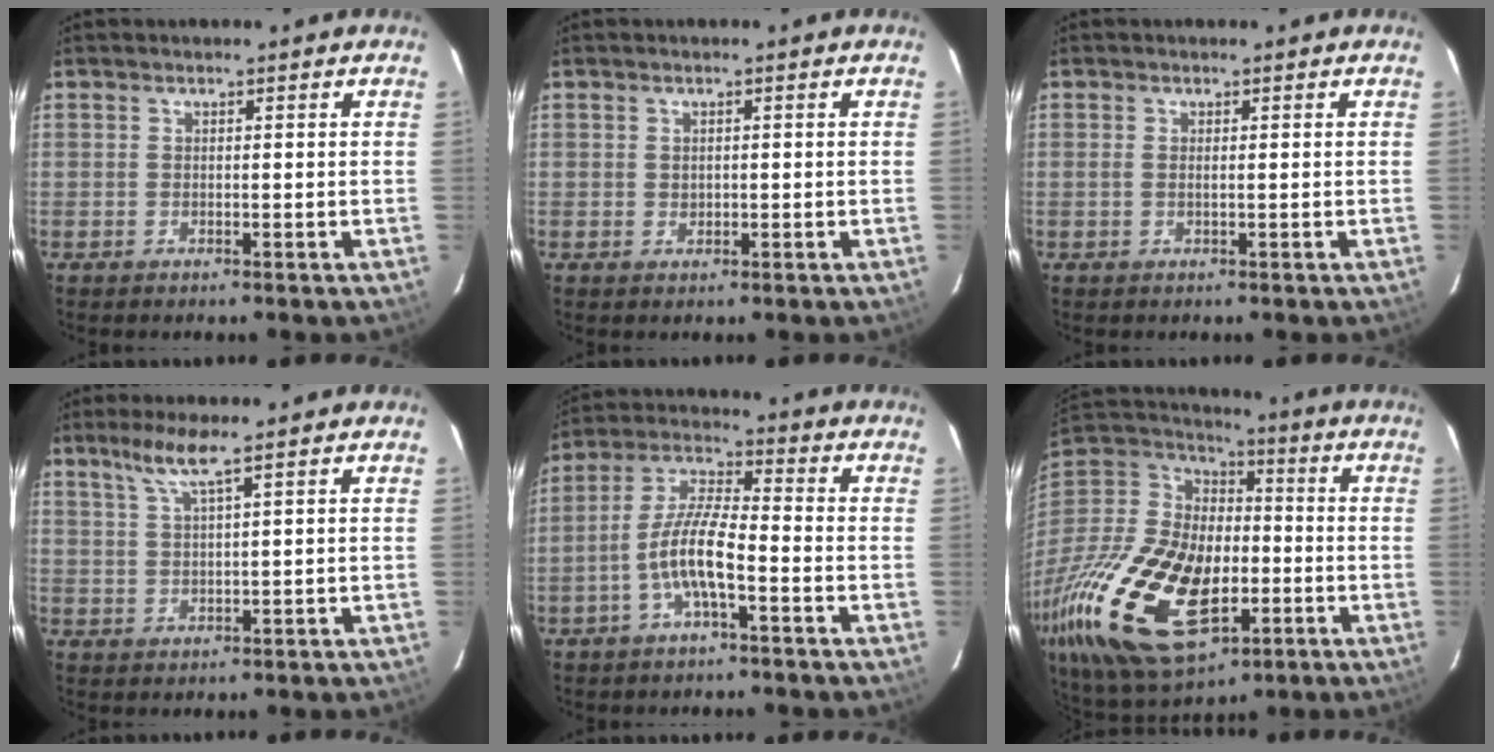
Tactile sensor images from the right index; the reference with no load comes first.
{"total": 1.1, "force": [-0.1, 1.0, 0.4], "torque": [-0.004, 0.002, 0.000]}
{"total": 0.6, "force": [-0.1, 0.0, 0.6], "torque": [-0.012, 0.001, -0.003]}
{"total": 4.4, "force": [3.1, -0.6, 3.1], "torque": [-0.063, -0.001, 0.061]}
{"total": 8.7, "force": [-3.7, 1.9, 7.7], "torque": [-0.167, 0.010, -0.072]}
{"total": 33.3, "force": [-11.6, 19.5, 24.4], "torque": [-0.535, -0.030, -0.182]}